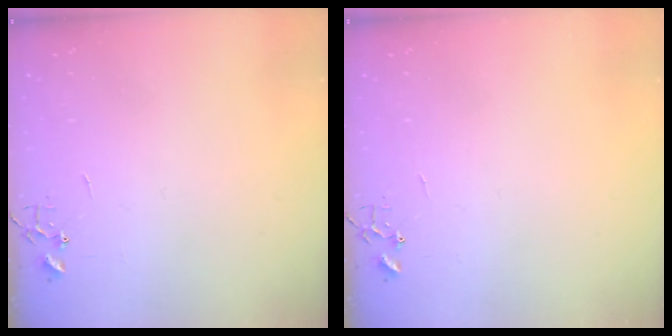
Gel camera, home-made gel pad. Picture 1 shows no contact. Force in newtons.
{"total": 0.0}